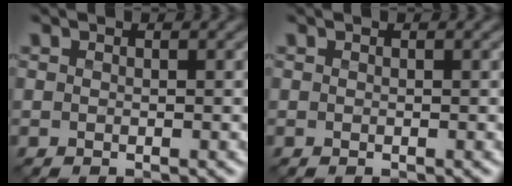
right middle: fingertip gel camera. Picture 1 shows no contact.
{"total": 0.0}